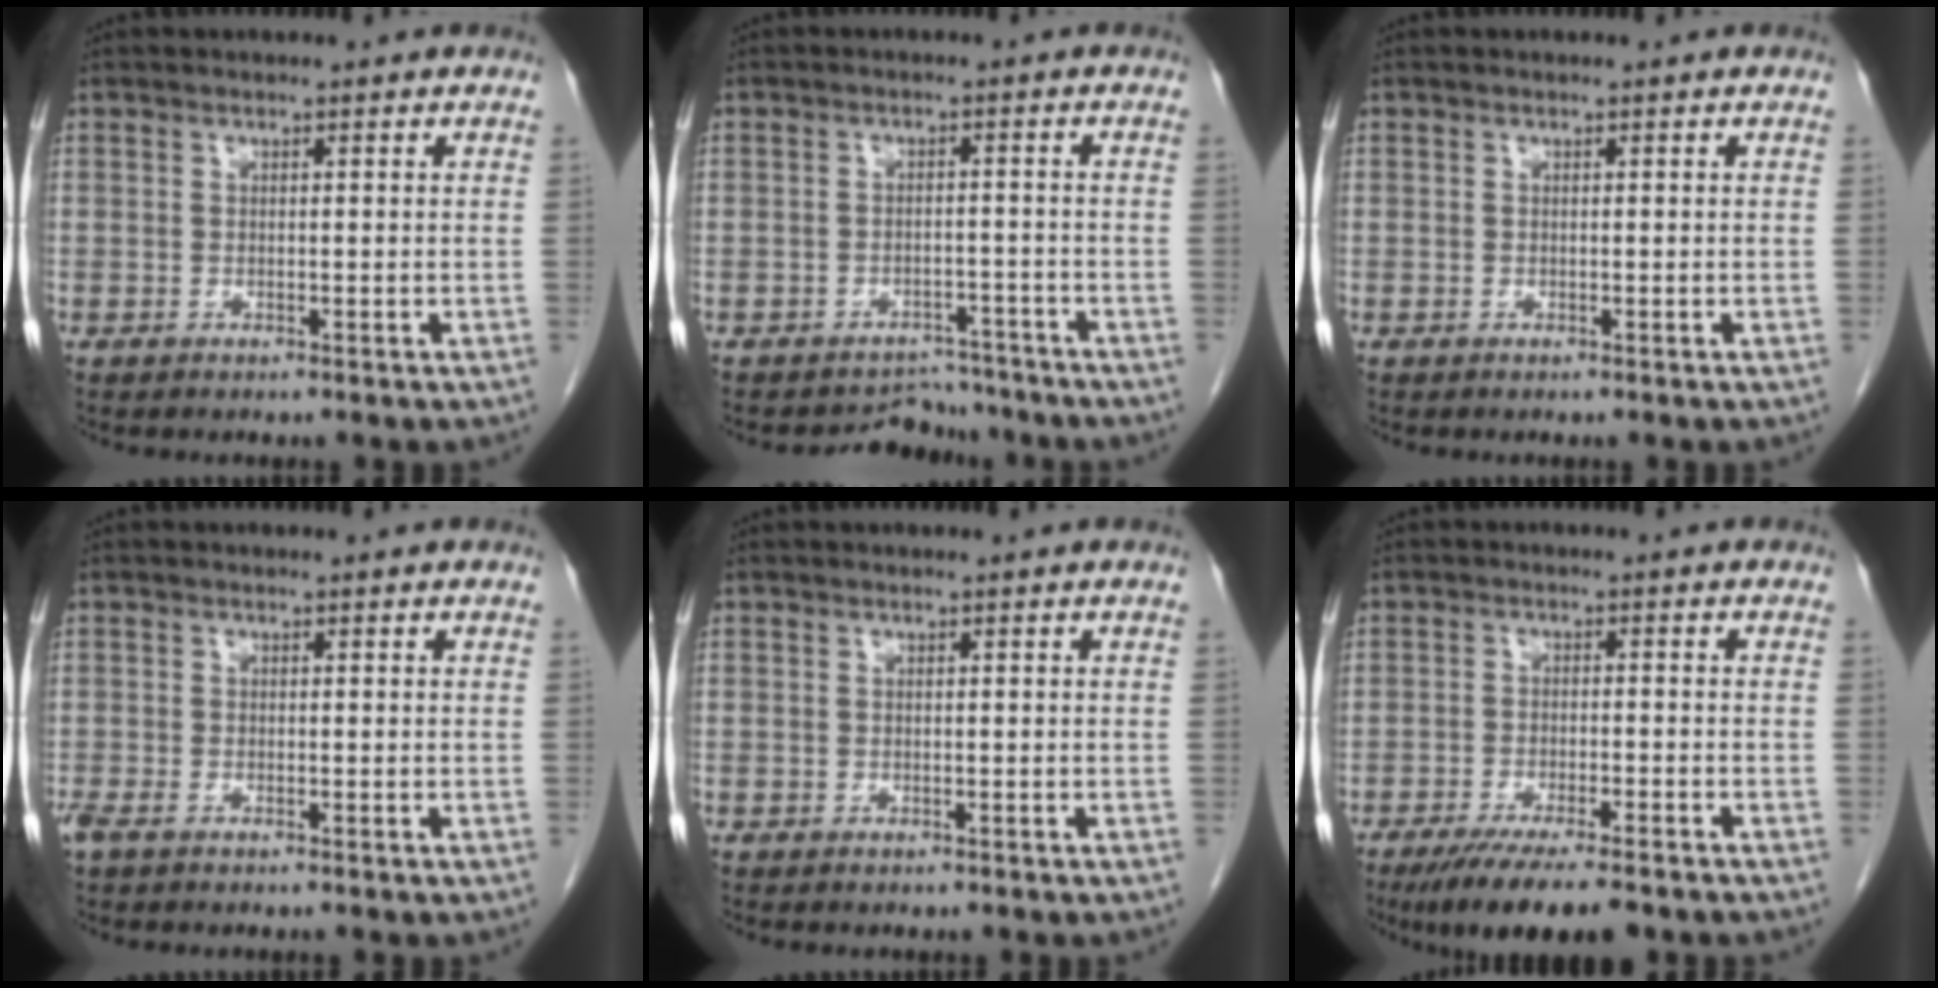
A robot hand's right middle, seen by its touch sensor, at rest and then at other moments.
{"total": 4.4, "force": [-4.0, 1.7, -0.9], "torque": [0.015, 0.017, -0.055]}
{"total": 0.0}
{"total": 2.0, "force": [-1.4, 0.8, 1.2], "torque": [-0.030, -0.005, -0.024]}
{"total": 0.0}
{"total": 10.2, "force": [-7.8, 1.5, 6.5], "torque": [-0.096, -0.019, -0.120]}